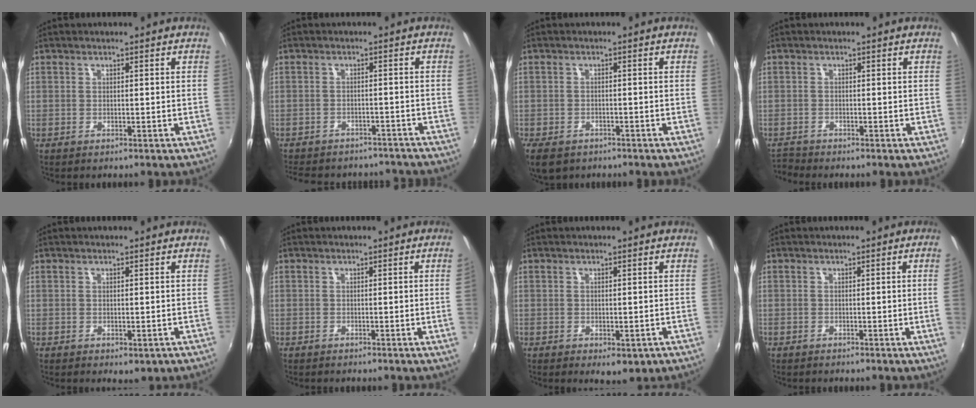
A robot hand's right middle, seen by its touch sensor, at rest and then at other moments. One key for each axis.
{"total": 15.1, "fx": -13.0, "fy": 5.7, "fz": 5.1, "tx": -0.120, "ty": 0.001, "tz": -0.165}
{"total": 7.3, "fx": -4.7, "fy": 4.3, "fz": 3.6, "tx": -0.091, "ty": -0.027, "tz": -0.079}
{"total": 1.9, "fx": -1.9, "fy": 0.1, "fz": -0.2, "tx": -0.003, "ty": -0.010, "tz": -0.044}
{"total": 1.6, "fx": -0.1, "fy": 1.1, "fz": 1.1, "tx": -0.017, "ty": -0.006, "tz": 0.000}
{"total": 2.2, "fx": 0.0, "fy": -1.4, "fz": 1.7, "tx": -0.021, "ty": -0.014, "tz": 0.005}
{"total": 3.5, "fx": -1.2, "fy": 2.2, "fz": 2.5, "tx": -0.039, "ty": -0.014, "tz": -0.013}
{"total": 2.6, "fx": 0.0, "fy": -1.6, "fz": 2.0, "tx": -0.028, "ty": -0.014, "tz": 0.006}